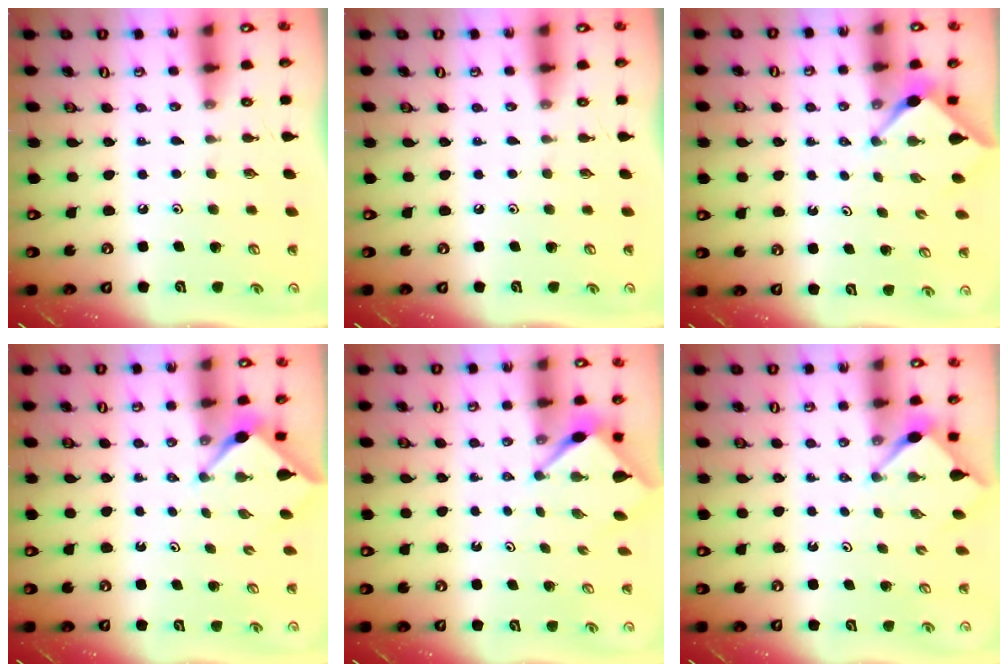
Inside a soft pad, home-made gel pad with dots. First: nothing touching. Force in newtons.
{"total": 0.0}
{"total": 2.9, "press": 2.9, "slide": 0.3}
{"total": 2.9, "press": 2.9, "slide": 0.3}
{"total": 2.9, "press": 2.9, "slide": 0.3}
{"total": 2.9, "press": 2.9, "slide": 0.3}